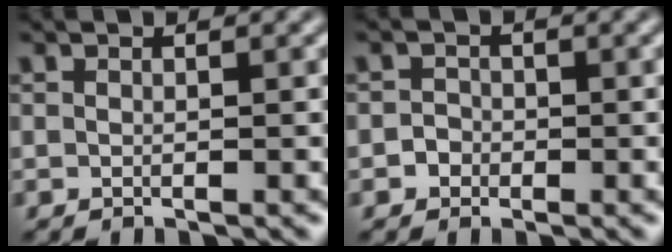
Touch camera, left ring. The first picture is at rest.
{"total": 1.2, "force": [-0.4, 1.1, 0.1], "torque": [0.008, 0.002, -0.010]}